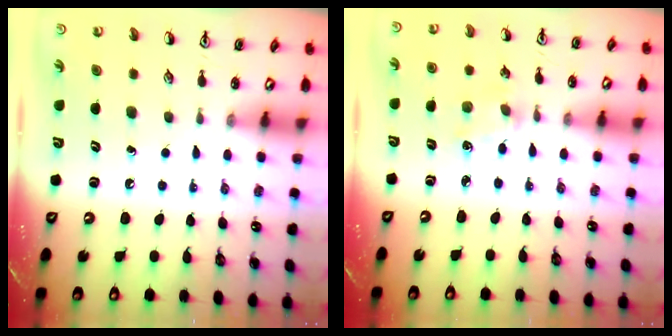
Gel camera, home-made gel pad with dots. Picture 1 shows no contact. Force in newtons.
{"total": 1.9, "press": 1.8, "slide": 0.3}